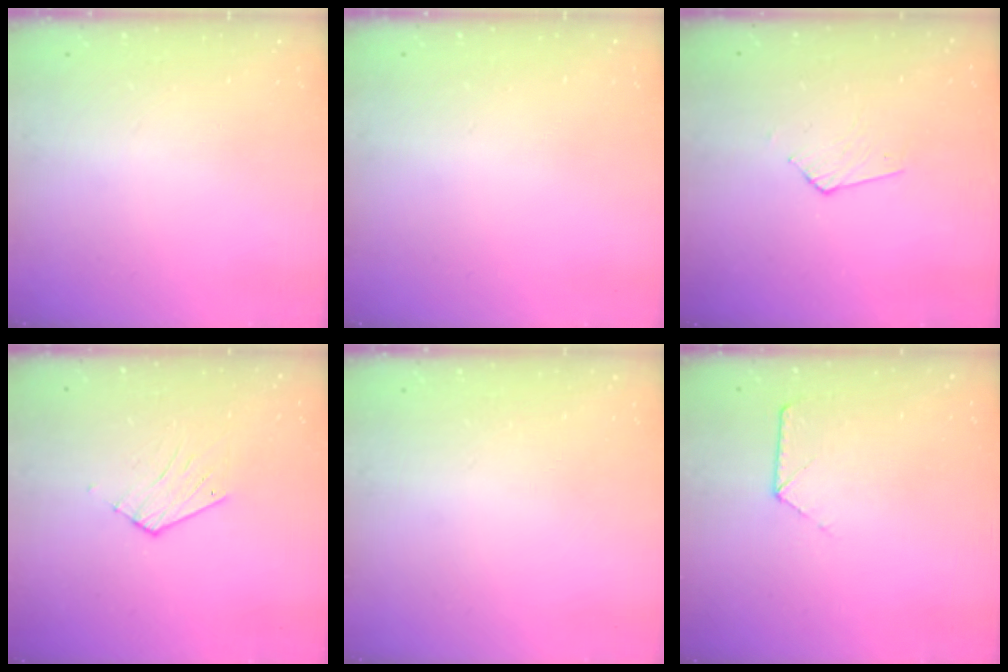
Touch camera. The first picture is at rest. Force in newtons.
{"total": 0.0}
{"total": 2.6, "press": 2.6, "slide": 0.2}
{"total": 4.5, "press": 4.5, "slide": 0.4}
{"total": 0.0}
{"total": 7.8, "press": 7.7, "slide": 0.6}